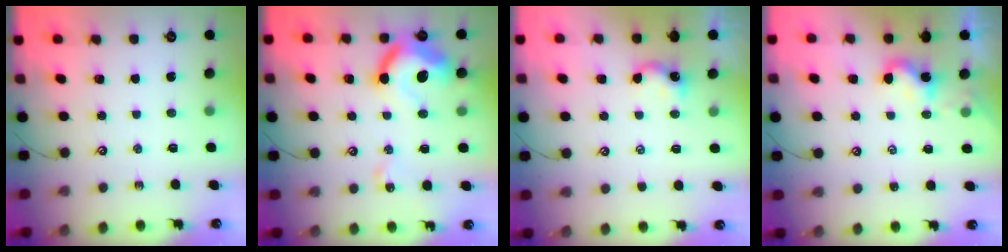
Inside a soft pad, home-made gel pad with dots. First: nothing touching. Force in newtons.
{"total": 14.9, "press": 14.9, "slide": 1.5}
{"total": 1.1, "press": 1.0, "slide": 0.4}
{"total": 0.6, "press": 0.6, "slide": 0.3}